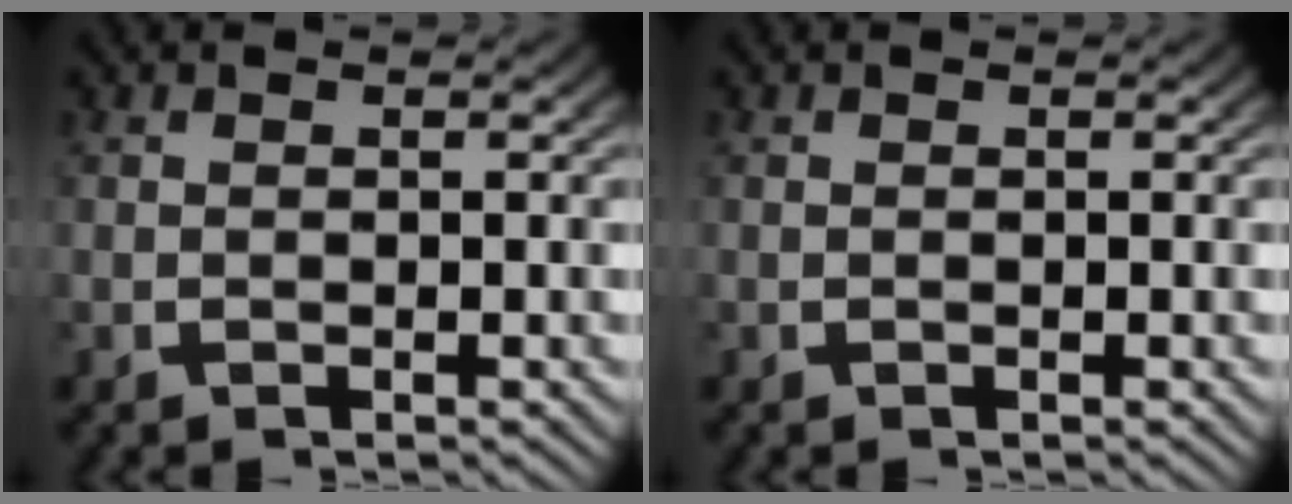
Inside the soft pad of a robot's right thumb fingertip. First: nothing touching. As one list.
[{"total": 0.0}]